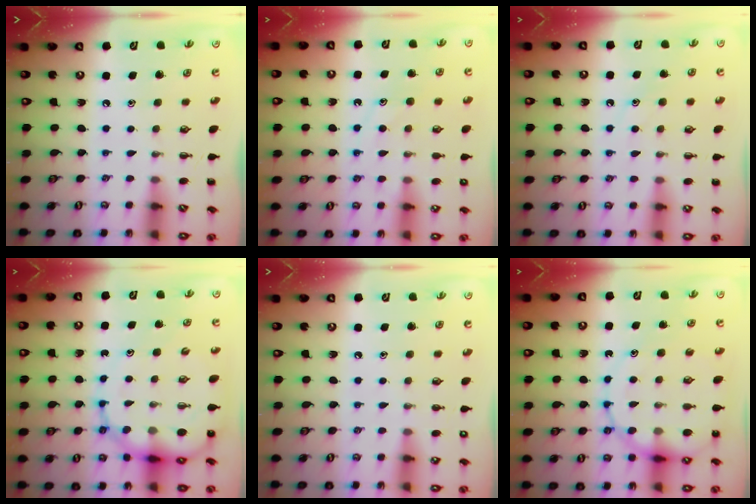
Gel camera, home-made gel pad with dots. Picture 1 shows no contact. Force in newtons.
{"total": 10.5, "press": 10.5, "slide": 0.6}
{"total": 9.1, "press": 9.0, "slide": 1.4}
{"total": 14.0, "press": 13.5, "slide": 3.7}
{"total": 2.6, "press": 2.1, "slide": 1.6}
{"total": 15.9, "press": 15.5, "slide": 3.7}